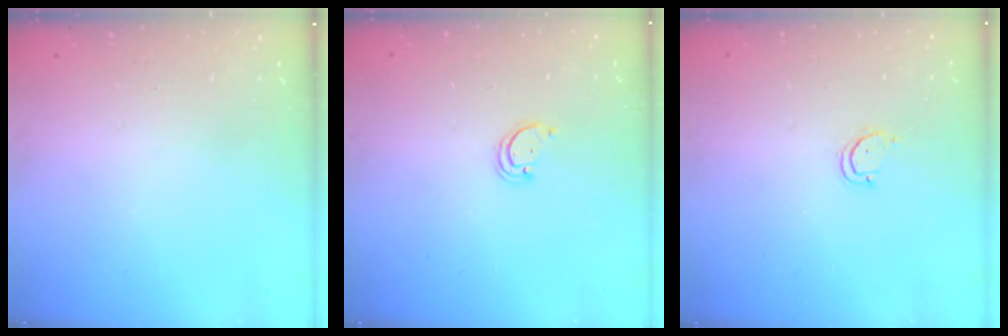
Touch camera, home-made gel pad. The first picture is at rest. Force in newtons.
{"total": 1.6, "press": 1.6, "slide": 0.1}
{"total": 2.6, "press": 2.6, "slide": 0.2}